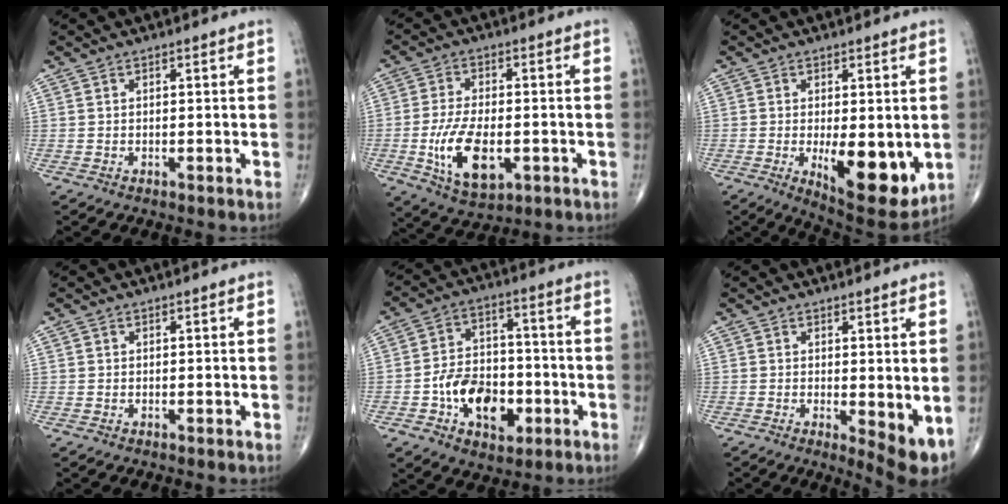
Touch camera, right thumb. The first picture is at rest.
{"total": 12.2, "force": [-2.9, 6.1, 10.1], "torque": [-0.184, -0.004, -0.043]}
{"total": 13.0, "force": [-2.3, 5.2, 11.7], "torque": [-0.149, -0.028, -0.018]}
{"total": 0.0}
{"total": 13.8, "force": [-4.3, 9.1, 9.5], "torque": [-0.120, 0.030, -0.068]}
{"total": 5.3, "force": [-0.1, 1.7, 5.1], "torque": [-0.069, -0.016, 0.001]}